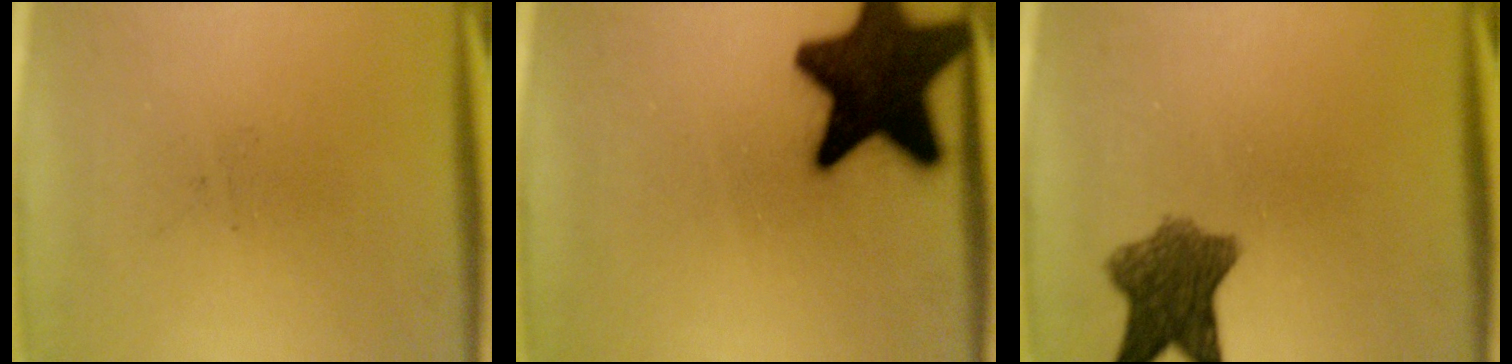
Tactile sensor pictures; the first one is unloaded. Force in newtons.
{"total": 18.0}
{"total": 7.9}